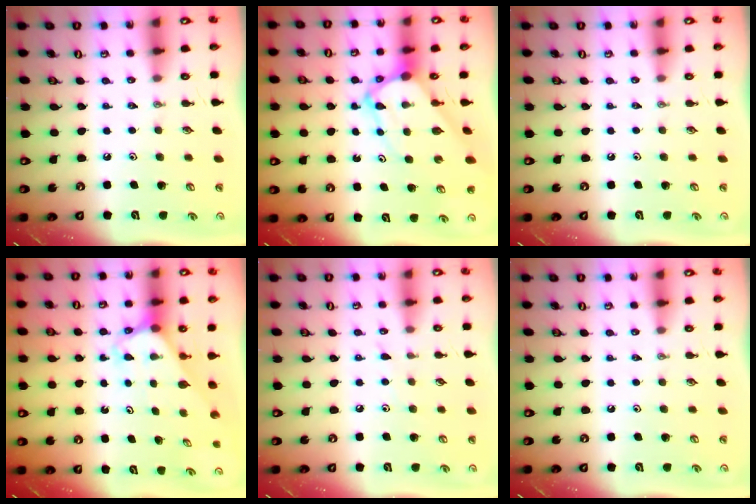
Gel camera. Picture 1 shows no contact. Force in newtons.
{"total": 7.3, "press": 7.3, "slide": 0.7}
{"total": 0.0}
{"total": 2.8, "press": 2.8, "slide": 0.2}
{"total": 4.2, "press": 4.2, "slide": 0.5}
{"total": 0.0}